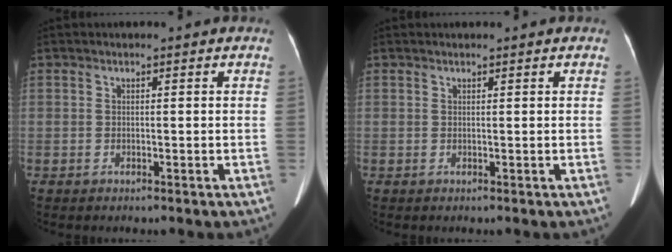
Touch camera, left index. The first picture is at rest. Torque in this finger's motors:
{"motor_torque": [-0.08, 0.11, -0.08, 0.01]}